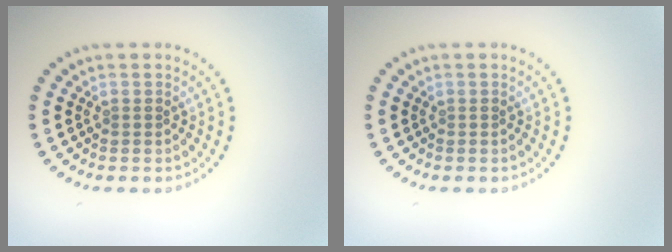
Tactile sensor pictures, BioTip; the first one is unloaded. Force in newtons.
{"total": 0.0}